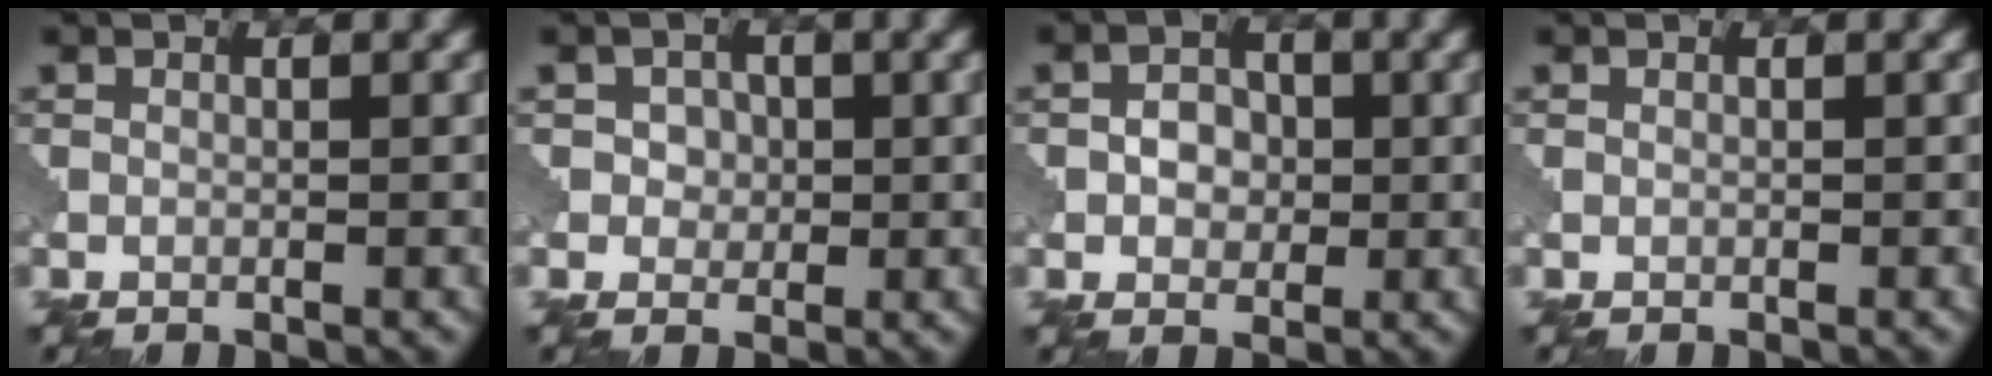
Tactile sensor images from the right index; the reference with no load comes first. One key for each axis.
{"total": 2.0, "fx": 0.3, "fy": 1.8, "fz": 0.9, "tx": -0.011, "ty": 0.004, "tz": 0.002}
{"total": 2.5, "fx": -0.1, "fy": 2.0, "fz": 1.4, "tx": -0.019, "ty": 0.003, "tz": -0.008}
{"total": 0.0}